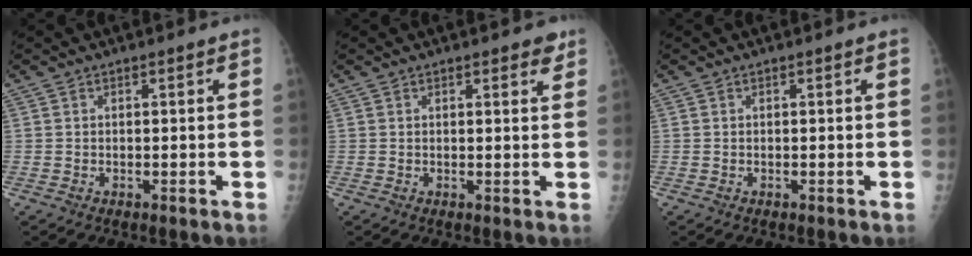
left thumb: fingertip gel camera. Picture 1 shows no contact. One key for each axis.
{"total": 2.7, "fx": 1.9, "fy": 0.9, "fz": 1.7, "tx": -0.009, "ty": -0.007, "tz": 0.021}
{"total": 0.0}